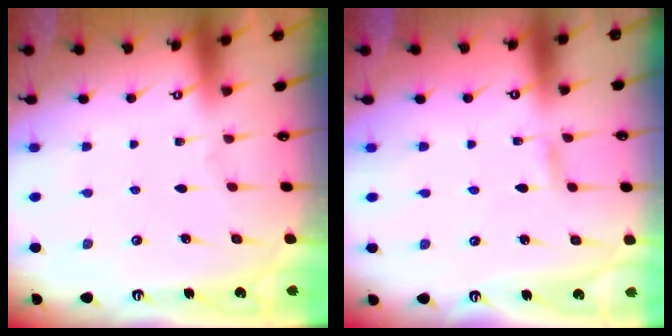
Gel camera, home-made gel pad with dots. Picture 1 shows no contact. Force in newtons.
{"total": 1.9, "press": 1.9, "slide": 0.1}